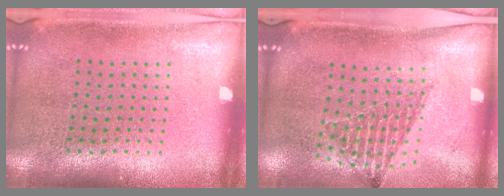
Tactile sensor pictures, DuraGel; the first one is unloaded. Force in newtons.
{"total": 1.3, "press": 1.1, "slide": 0.7}